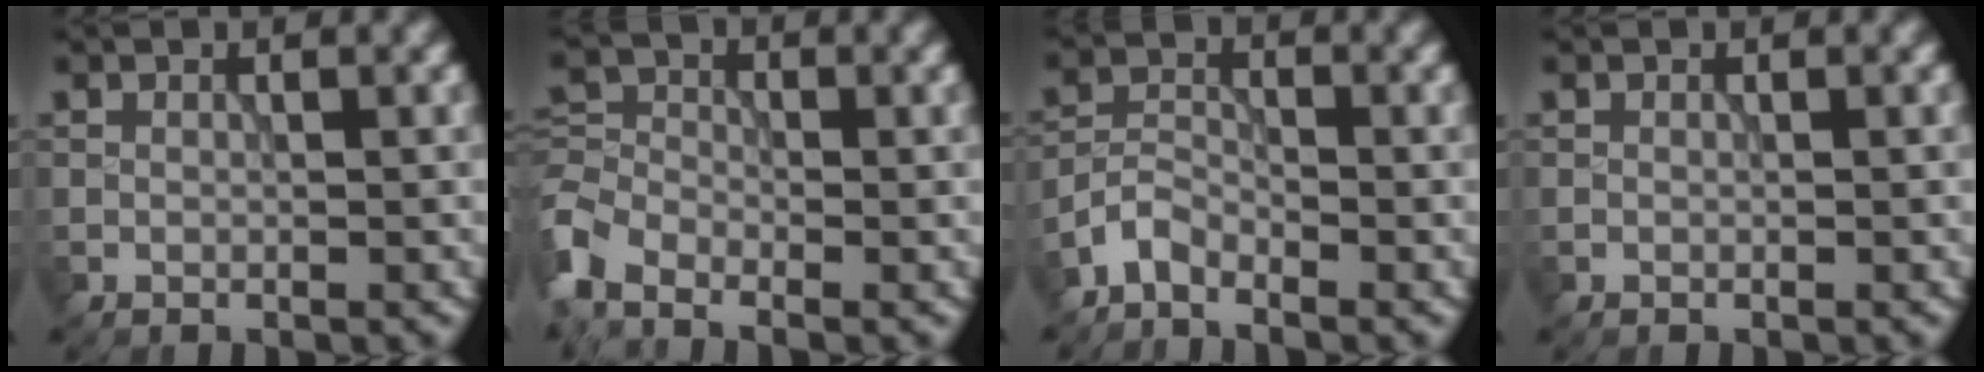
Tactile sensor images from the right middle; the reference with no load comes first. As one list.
[{"total": 4.2, "force": [-2.7, 2.3, 2.2], "torque": [-0.050, -0.004, -0.063]}, {"total": 2.3, "force": [-2.0, 0.8, 0.8], "torque": [-0.017, 0.006, -0.050]}, {"total": 0.0}]